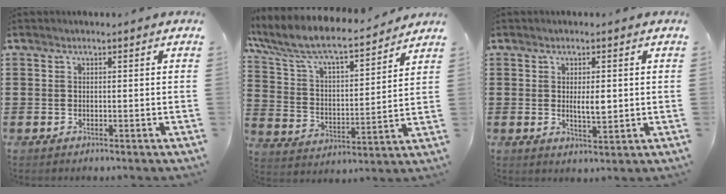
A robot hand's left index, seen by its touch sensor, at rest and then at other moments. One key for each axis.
{"total": 7.9, "fx": 6.9, "fy": 1.2, "fz": 3.6, "tx": -0.101, "ty": -0.046, "tz": 0.112}
{"total": 3.4, "fx": 0.3, "fy": 1.1, "fz": 3.2, "tx": -0.047, "ty": -0.005, "tz": 0.001}